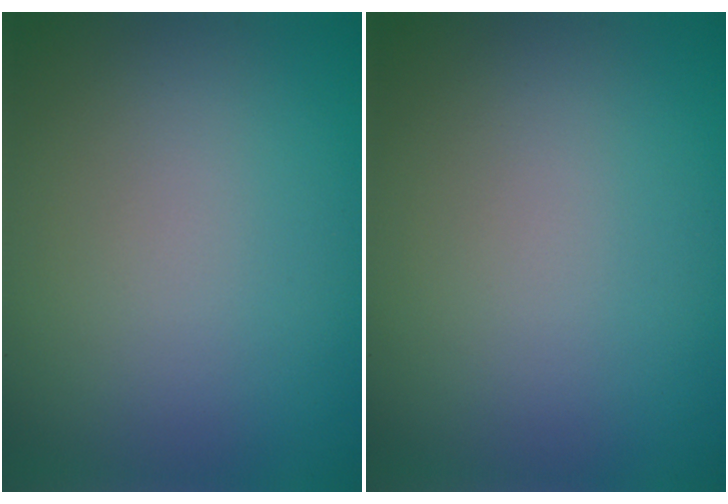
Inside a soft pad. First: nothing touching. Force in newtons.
{"total": 0.0}